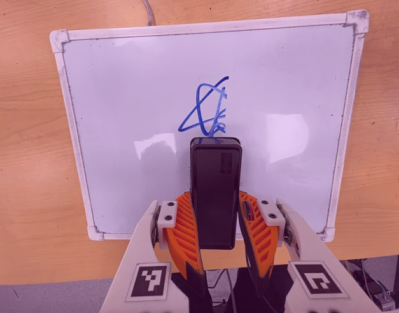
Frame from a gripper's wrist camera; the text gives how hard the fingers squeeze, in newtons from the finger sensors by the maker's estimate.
{"total": 7.5, "left": 5.2, "right": 9.9}